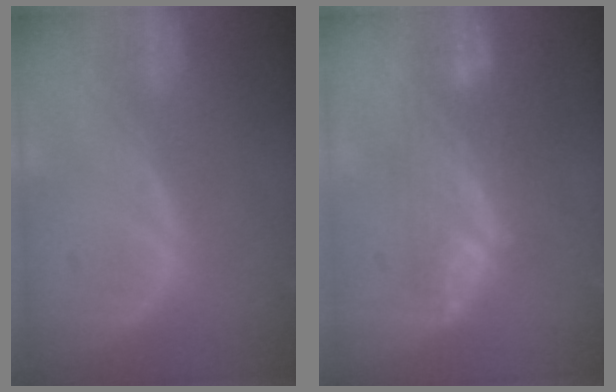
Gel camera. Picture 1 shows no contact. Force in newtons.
{"total": 5.4, "press": 5.3, "slide": 1.5}